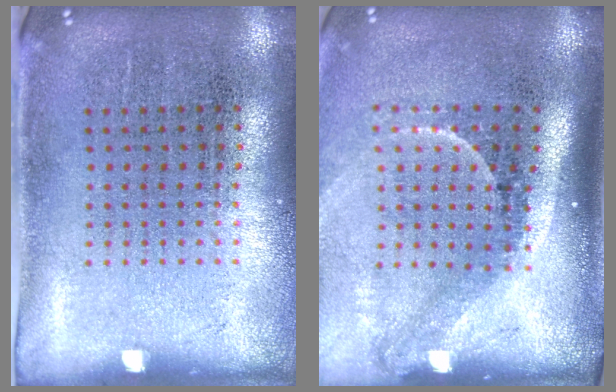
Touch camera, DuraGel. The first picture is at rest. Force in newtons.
{"total": 2.2, "press": 1.4, "slide": 1.6}